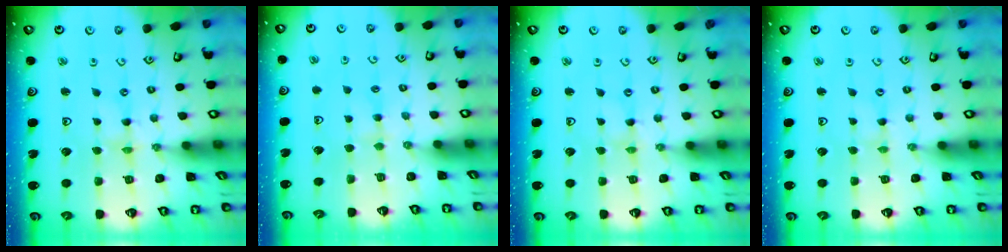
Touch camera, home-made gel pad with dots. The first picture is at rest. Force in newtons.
{"total": 2.1, "press": 2.1, "slide": 0.4}
{"total": 0.0}
{"total": 0.0}